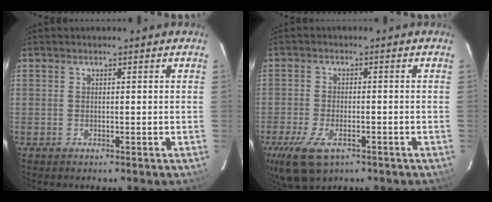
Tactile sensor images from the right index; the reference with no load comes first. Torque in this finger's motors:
{"motor_torque": [0.83, -0.75, 0.34, 0.09]}